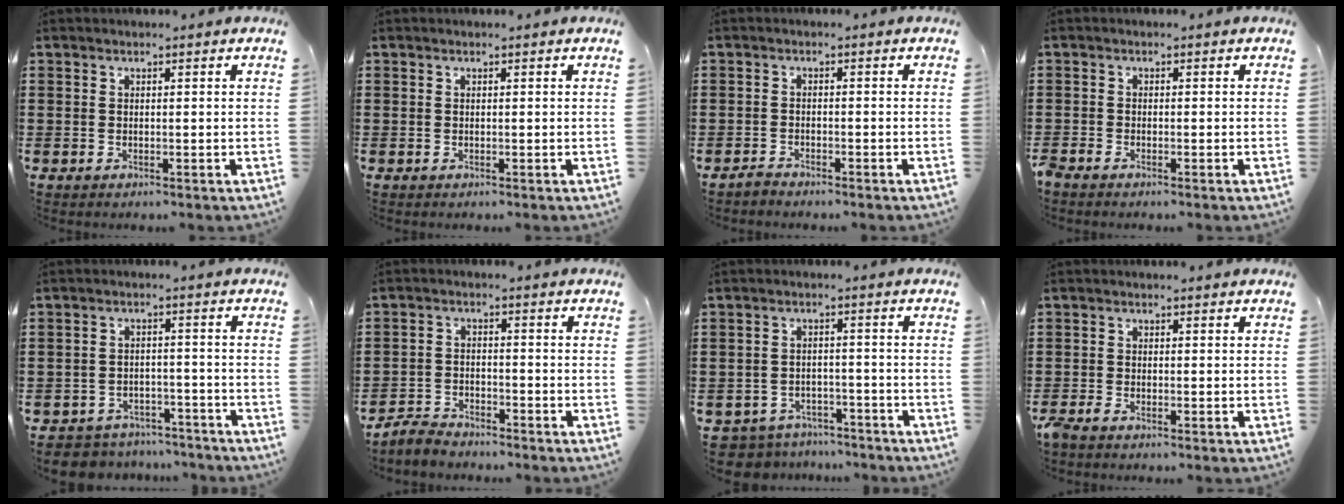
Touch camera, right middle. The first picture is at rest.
{"total": 0.0}
{"total": 1.5, "force": [-1.4, 0.0, 0.2], "torque": [-0.010, -0.002, -0.028]}
{"total": 1.0, "force": [-0.9, 0.1, 0.3], "torque": [-0.016, -0.006, -0.019]}
{"total": 4.1, "force": [-4.0, 0.6, -0.1], "torque": [-0.005, 0.003, -0.085]}
{"total": 3.3, "force": [-3.3, 0.4, 0.3], "torque": [-0.025, -0.002, -0.073]}
{"total": 4.2, "force": [-4.2, 0.5, -0.2], "torque": [-0.011, -0.001, -0.090]}
{"total": 1.5, "force": [-1.3, 0.2, 0.7], "torque": [-0.029, -0.007, -0.029]}